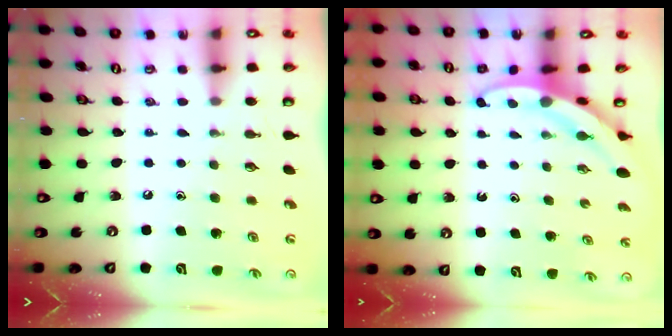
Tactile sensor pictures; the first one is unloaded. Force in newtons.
{"total": 3.4, "press": 3.4, "slide": 0.2}